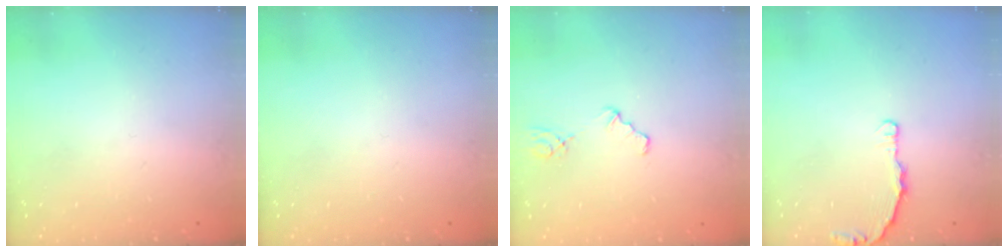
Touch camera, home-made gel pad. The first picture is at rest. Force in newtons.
{"total": 0.0}
{"total": 3.3, "press": 3.3, "slide": 0.5}
{"total": 3.2, "press": 3.2, "slide": 0.4}